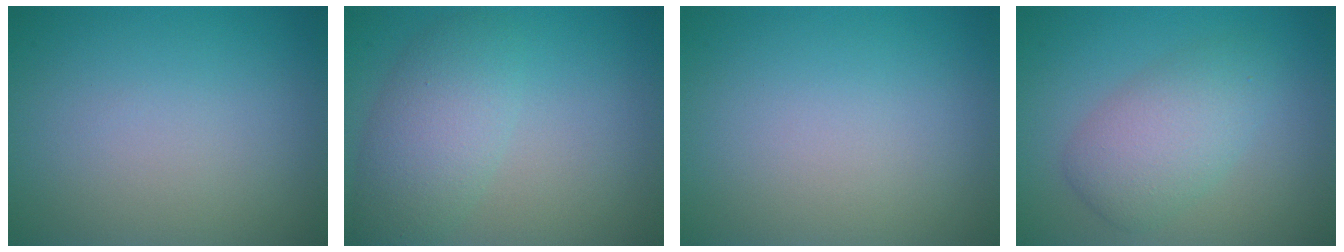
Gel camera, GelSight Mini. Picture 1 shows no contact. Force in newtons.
{"total": 4.3, "press": 4.3, "slide": 0.1}
{"total": 0.0}
{"total": 4.3, "press": 4.3, "slide": 0.1}